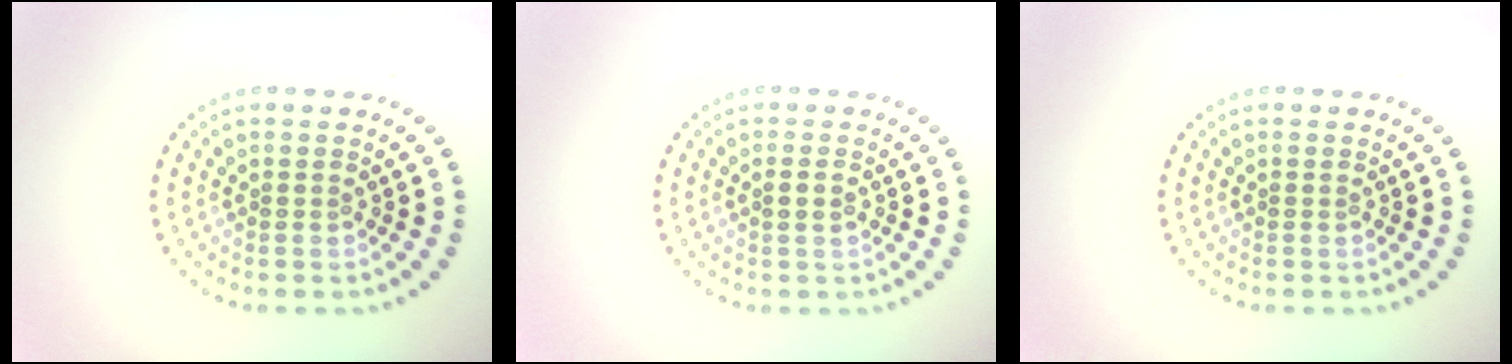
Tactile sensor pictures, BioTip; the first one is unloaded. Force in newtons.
{"total": 1.1, "press": 1.1, "slide": 0.4}
{"total": 0.0}